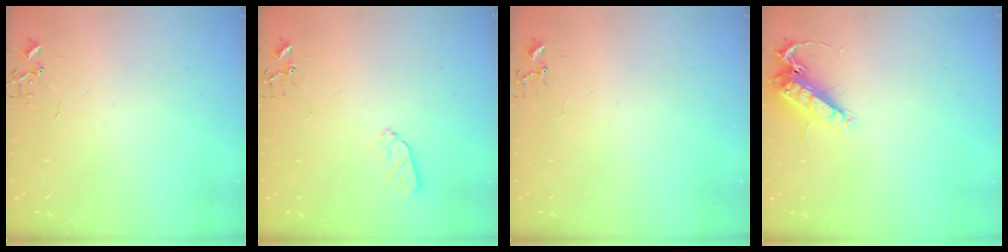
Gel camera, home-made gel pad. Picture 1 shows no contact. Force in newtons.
{"total": 5.5, "press": 5.4, "slide": 1.1}
{"total": 3.8, "press": 3.8, "slide": 0.4}
{"total": 13.8, "press": 13.7, "slide": 1.5}